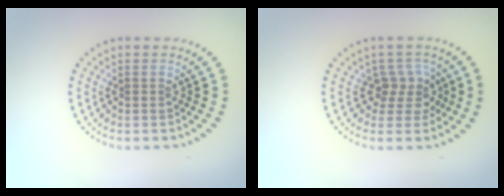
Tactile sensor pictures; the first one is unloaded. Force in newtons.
{"total": 2.6, "press": 2.0, "slide": 1.6}